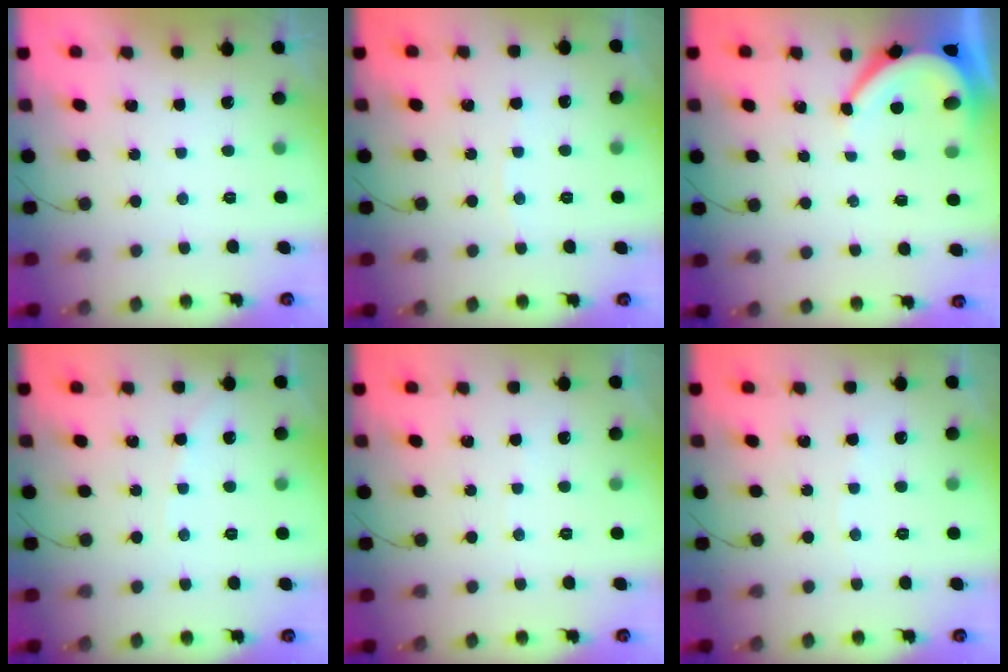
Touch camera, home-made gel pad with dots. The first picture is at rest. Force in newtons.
{"total": 2.0, "press": 2.0, "slide": 0.3}
{"total": 5.3, "press": 5.3, "slide": 0.5}
{"total": 2.5, "press": 2.4, "slide": 0.5}
{"total": 1.8, "press": 1.7, "slide": 0.2}
{"total": 2.6, "press": 2.6, "slide": 0.3}